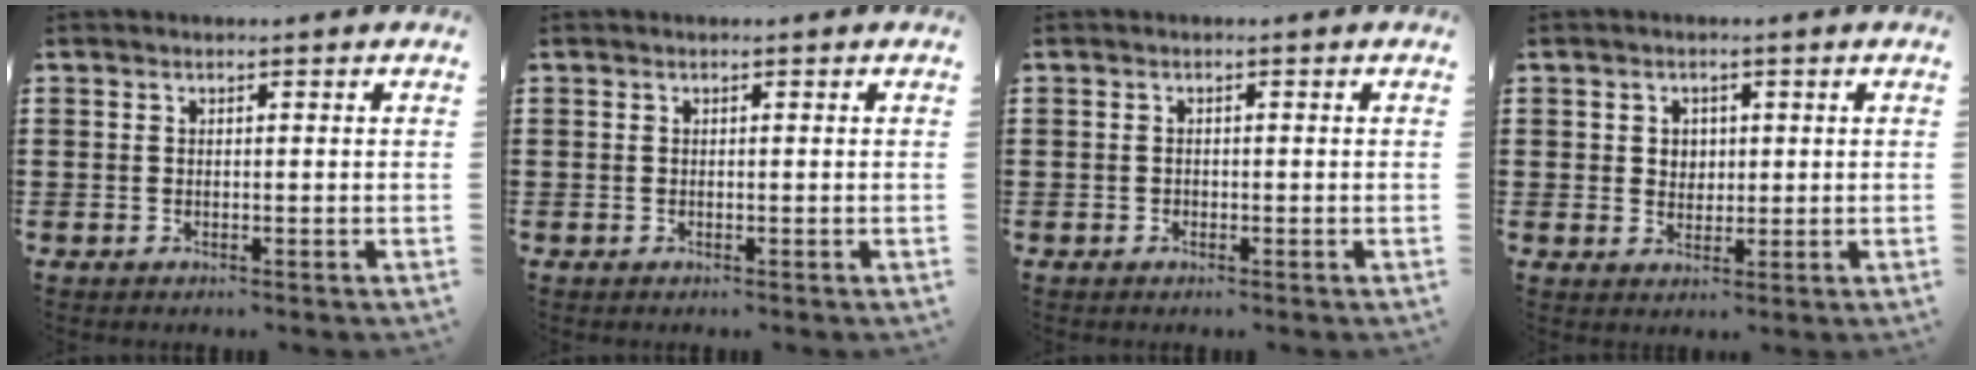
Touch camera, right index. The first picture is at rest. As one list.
[{"total": 0.0}, {"total": 0.6, "force": [-0.4, 0.4, 0.2], "torque": [-0.005, 0.000, -0.008]}, {"total": 2.2, "force": [0.6, 2.0, 0.7], "torque": [-0.022, 0.009, 0.010]}]